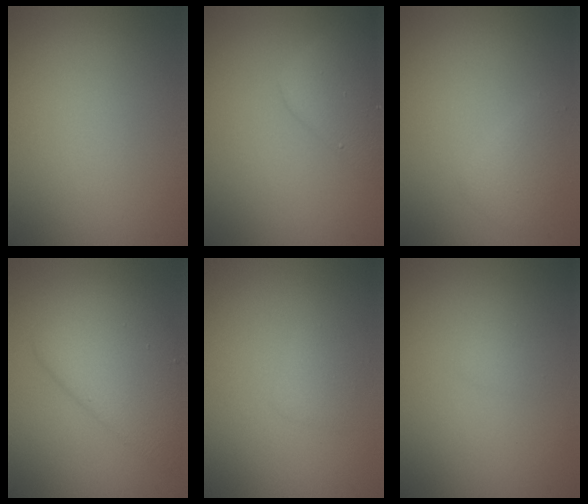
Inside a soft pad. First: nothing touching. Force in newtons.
{"total": 4.4, "press": 4.4, "slide": 0.0}
{"total": 1.6, "press": 1.6, "slide": 0.0}
{"total": 5.5, "press": 5.5, "slide": 0.2}
{"total": 1.1, "press": 1.1, "slide": 0.0}
{"total": 0.8, "press": 0.8, "slide": 0.1}